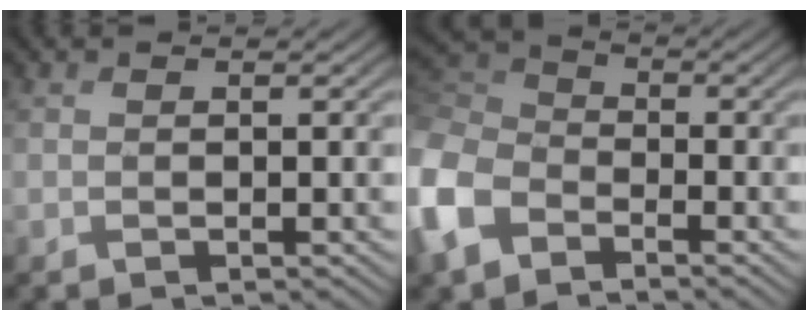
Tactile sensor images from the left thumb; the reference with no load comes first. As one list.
[{"total": 9.7, "force": [-4.6, 6.6, 5.4], "torque": [-0.166, -0.012, -0.113]}]